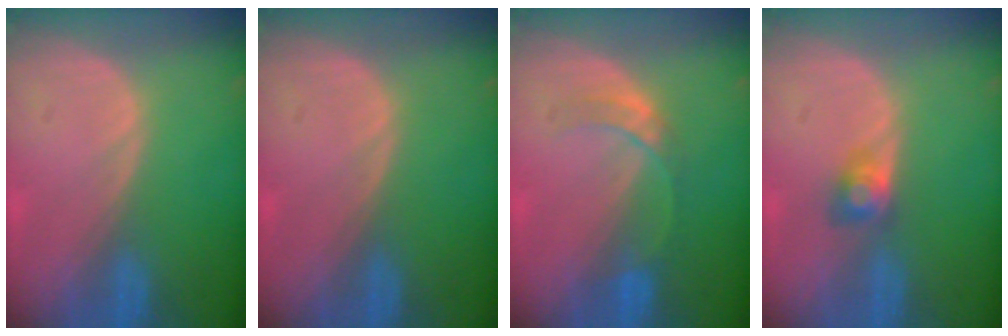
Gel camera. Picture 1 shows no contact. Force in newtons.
{"total": 0.0}
{"total": 3.3, "press": 3.3, "slide": 0.3}
{"total": 2.6, "press": 2.5, "slide": 0.7}